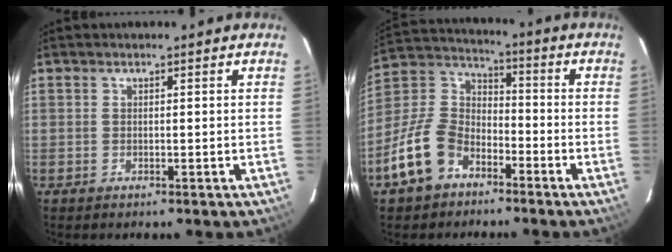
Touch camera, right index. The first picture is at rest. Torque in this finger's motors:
{"motor_torque": [0.58, -0.40, -0.34, -0.21]}